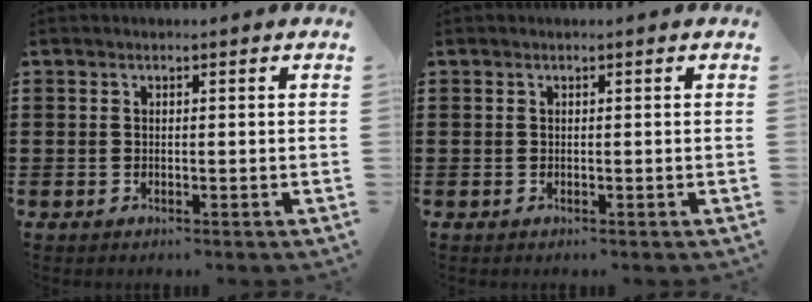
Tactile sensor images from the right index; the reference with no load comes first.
{"total": 0.0}